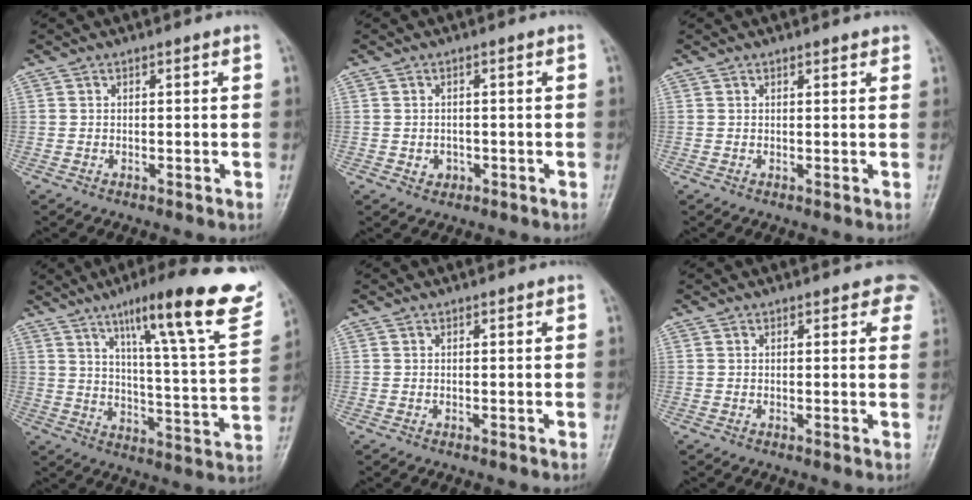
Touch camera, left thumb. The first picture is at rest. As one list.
[{"total": 2.1, "force": [-0.8, 1.9, 0.7], "torque": [0.001, 0.007, -0.006]}, {"total": 1.2, "force": [1.0, 0.4, 0.6], "torque": [-0.006, -0.002, 0.010]}, {"total": 23.1, "force": [13.7, 3.0, 18.4], "torque": [-0.240, -0.048, 0.195]}, {"total": 0.0}, {"total": 3.4, "force": [2.4, 1.7, 1.7], "torque": [0.008, -0.004, 0.015]}]